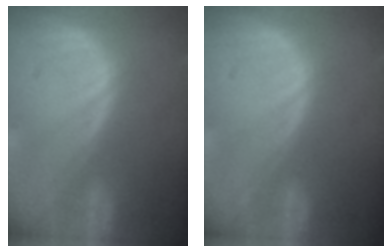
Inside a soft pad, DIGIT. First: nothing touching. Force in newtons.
{"total": 0.0}